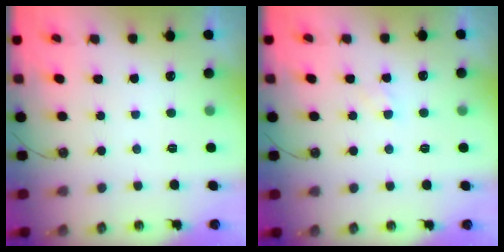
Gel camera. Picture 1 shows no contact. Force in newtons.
{"total": 2.9, "press": 2.8, "slide": 0.4}